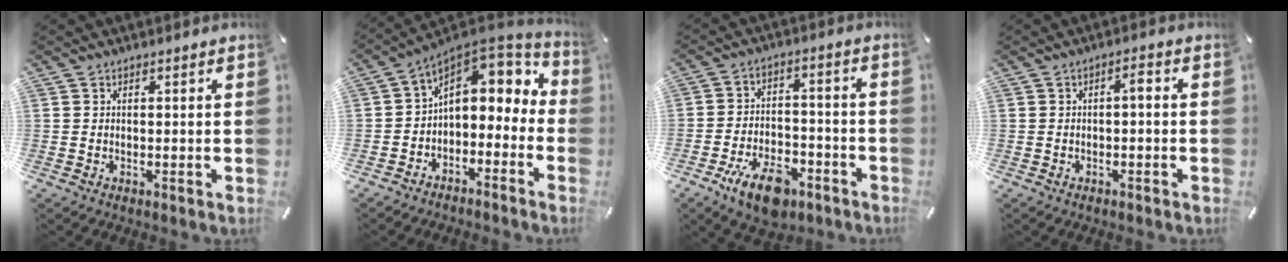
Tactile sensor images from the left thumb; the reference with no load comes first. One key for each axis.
{"total": 10.0, "fx": 2.9, "fy": 7.0, "fz": 6.5, "tx": -0.088, "ty": -0.020, "tz": 0.053}
{"total": 11.4, "fx": -6.6, "fy": 6.0, "fz": 7.1, "tx": -0.126, "ty": 0.041, "tz": -0.113}
{"total": 3.1, "fx": -1.0, "fy": 1.0, "fz": 2.7, "tx": -0.051, "ty": 0.014, "tz": -0.022}